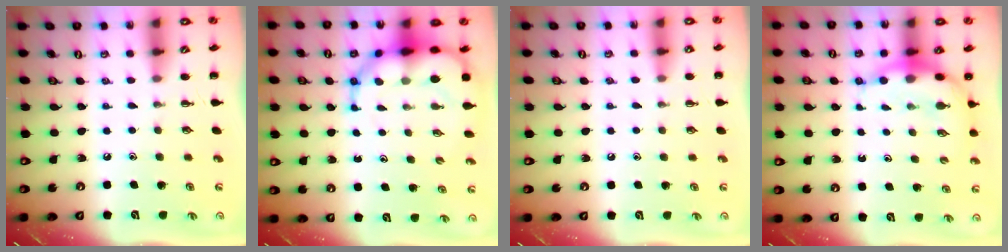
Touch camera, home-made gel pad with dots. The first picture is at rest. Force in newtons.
{"total": 10.6, "press": 10.2, "slide": 3.0}
{"total": 5.0, "press": 4.7, "slide": 1.7}
{"total": 6.7, "press": 6.5, "slide": 1.6}